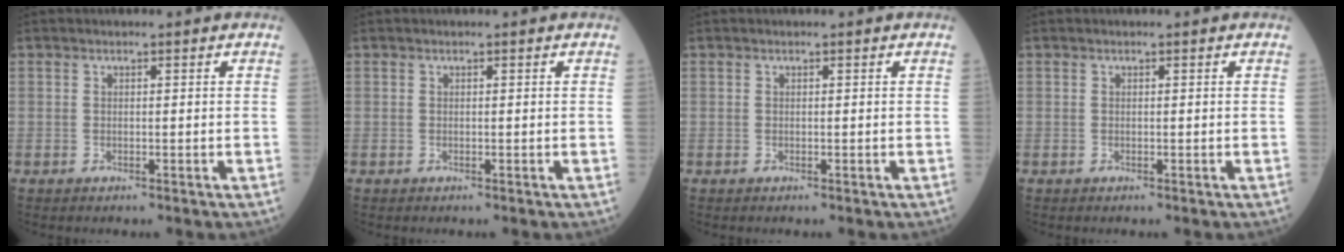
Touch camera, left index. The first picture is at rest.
{"total": 0.0}
{"total": 0.0}
{"total": 0.0}